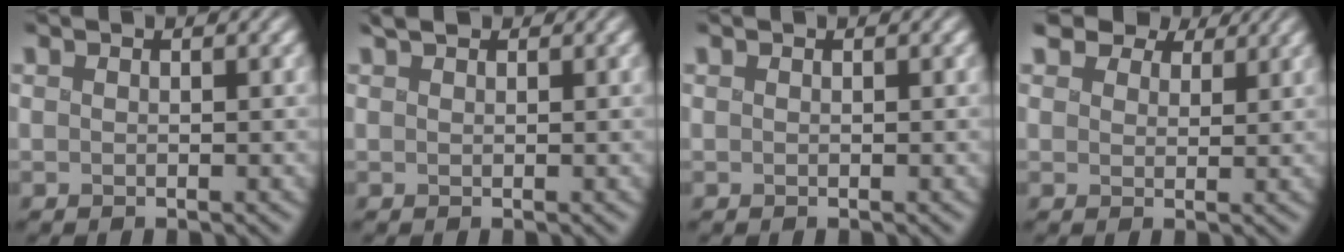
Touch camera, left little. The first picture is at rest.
{"total": 2.3, "force": [1.9, 0.9, 1.0], "torque": [-0.012, 0.014, 0.016]}
{"total": 0.0}
{"total": 7.4, "force": [5.8, 3.5, 2.9], "torque": [-0.073, 0.016, 0.081]}